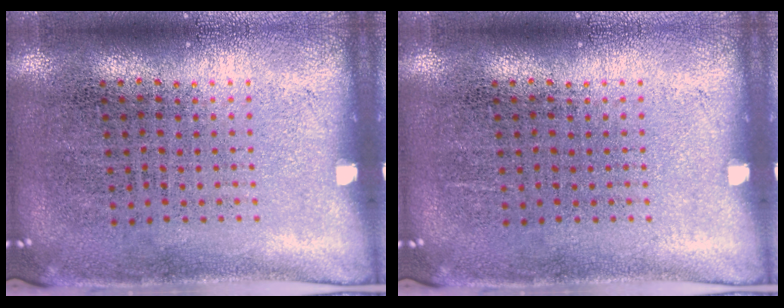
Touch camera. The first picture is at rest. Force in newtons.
{"total": 0.0}